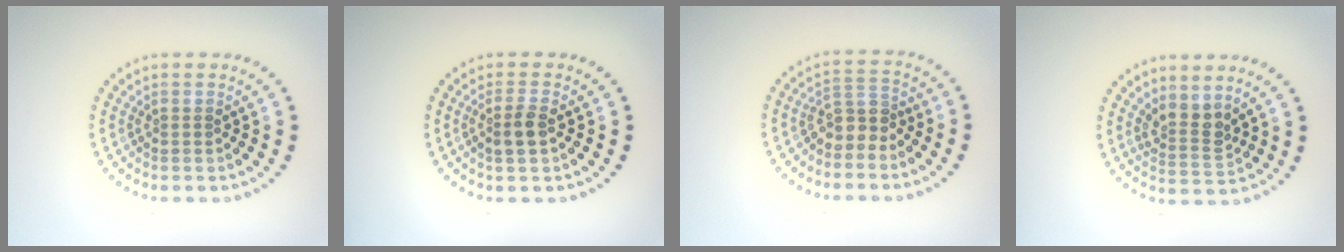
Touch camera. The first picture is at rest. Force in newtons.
{"total": 2.0, "press": 1.9, "slide": 0.7}
{"total": 2.6, "press": 2.1, "slide": 1.6}
{"total": 2.6, "press": 1.9, "slide": 1.7}